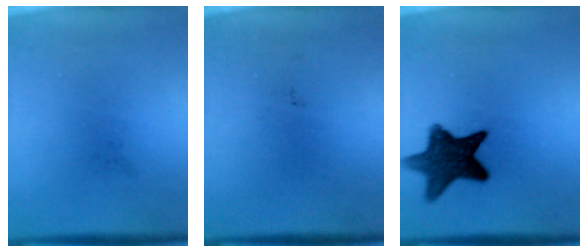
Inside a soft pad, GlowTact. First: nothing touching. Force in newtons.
{"total": 0.0}
{"total": 11.5}